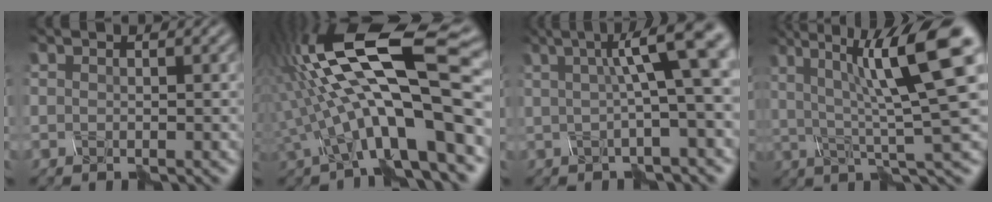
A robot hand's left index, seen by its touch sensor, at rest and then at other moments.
{"total": 12.7, "force": [-2.3, 2.8, 12.2], "torque": [-0.245, 0.001, -0.010]}
{"total": 5.2, "force": [0.4, -0.1, 5.2], "torque": [-0.087, -0.009, 0.035]}
{"total": 8.9, "force": [1.2, 1.1, 8.8], "torque": [-0.168, -0.014, 0.054]}